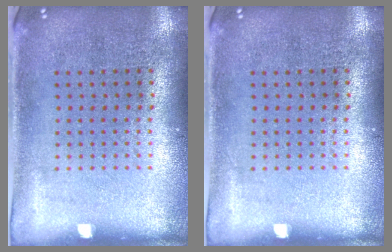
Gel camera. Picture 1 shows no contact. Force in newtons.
{"total": 0.0}